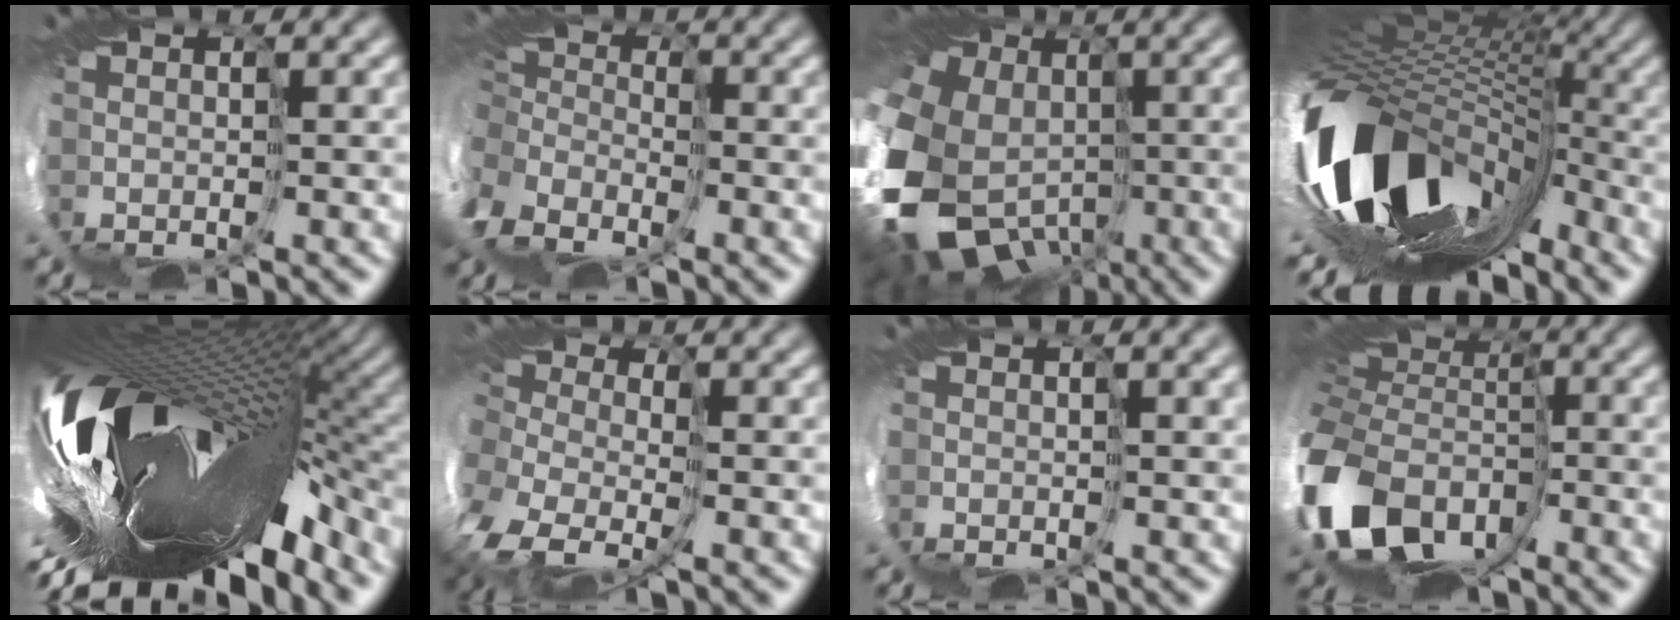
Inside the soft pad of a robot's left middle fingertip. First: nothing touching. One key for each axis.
{"total": 10.2, "fx": -6.1, "fy": 7.0, "fz": 4.2, "tx": -0.133, "ty": -0.033, "tz": -0.073}
{"total": 18.5, "fx": -4.0, "fy": 15.5, "fz": 9.3, "tx": -0.219, "ty": -0.025, "tz": -0.107}
{"total": 13.7, "fx": -4.5, "fy": 8.4, "fz": 9.9, "tx": -0.205, "ty": -0.045, "tz": -0.070}
{"total": 15.1, "fx": -3.7, "fy": 5.9, "fz": 13.4, "tx": -0.224, "ty": -0.034, "tz": -0.064}
{"total": 7.7, "fx": -2.7, "fy": 4.9, "fz": 5.3, "tx": -0.136, "ty": -0.024, "tz": -0.034}
{"total": 2.7, "fx": 1.2, "fy": 0.7, "fz": 2.3, "tx": -0.040, "ty": 0.007, "tz": 0.016}
{"total": 13.1, "fx": -4.2, "fy": 9.4, "fz": 8.1, "tx": -0.231, "ty": -0.035, "tz": -0.066}